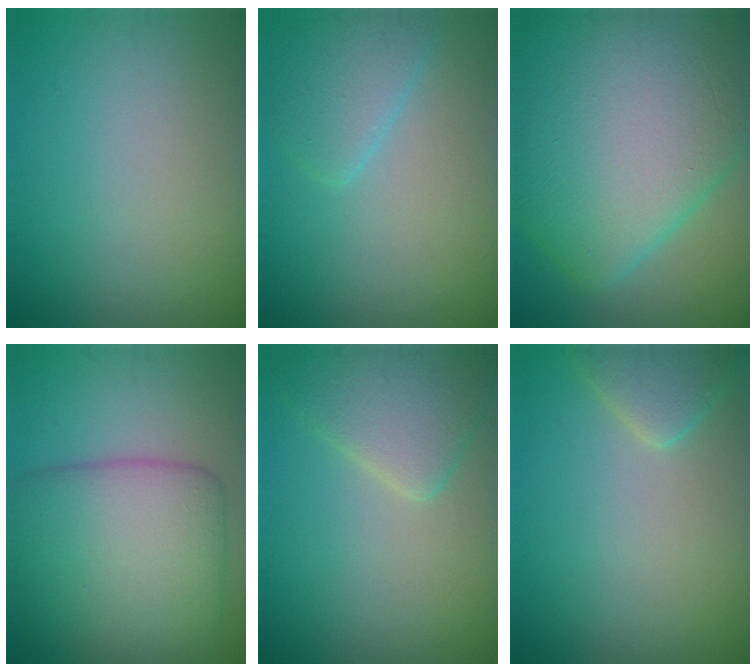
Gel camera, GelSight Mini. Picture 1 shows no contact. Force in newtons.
{"total": 2.9, "press": 2.9, "slide": 0.1}
{"total": 14.7, "press": 14.7, "slide": 0.4}
{"total": 9.0, "press": 9.0, "slide": 0.4}
{"total": 4.3, "press": 4.3, "slide": 0.3}
{"total": 2.6, "press": 2.6, "slide": 0.2}